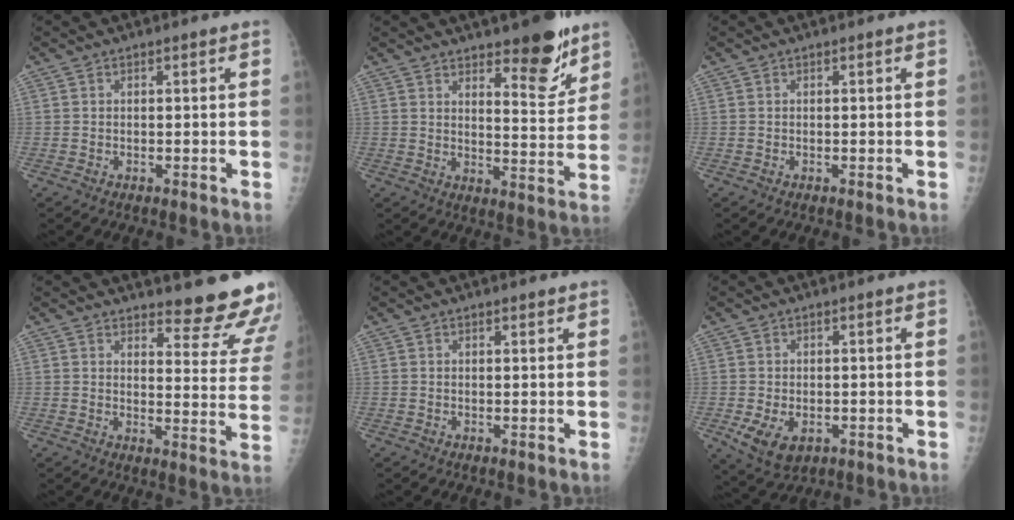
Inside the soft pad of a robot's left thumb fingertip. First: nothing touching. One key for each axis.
{"total": 10.6, "fx": 7.4, "fy": 3.4, "fz": 6.9, "tx": -0.065, "ty": -0.057, "tz": 0.111}
{"total": 0.0}
{"total": 14.5, "fx": 13.3, "fy": 3.3, "fz": 4.8, "tx": -0.013, "ty": -0.130, "tz": 0.144}
{"total": 0.8, "fx": 0.7, "fy": 0.3, "fz": 0.3, "tx": -0.004, "ty": -0.004, "tz": 0.009}
{"total": 6.3, "fx": -1.8, "fy": 4.1, "fz": 4.4, "tx": -0.074, "ty": -0.010, "tz": -0.019}